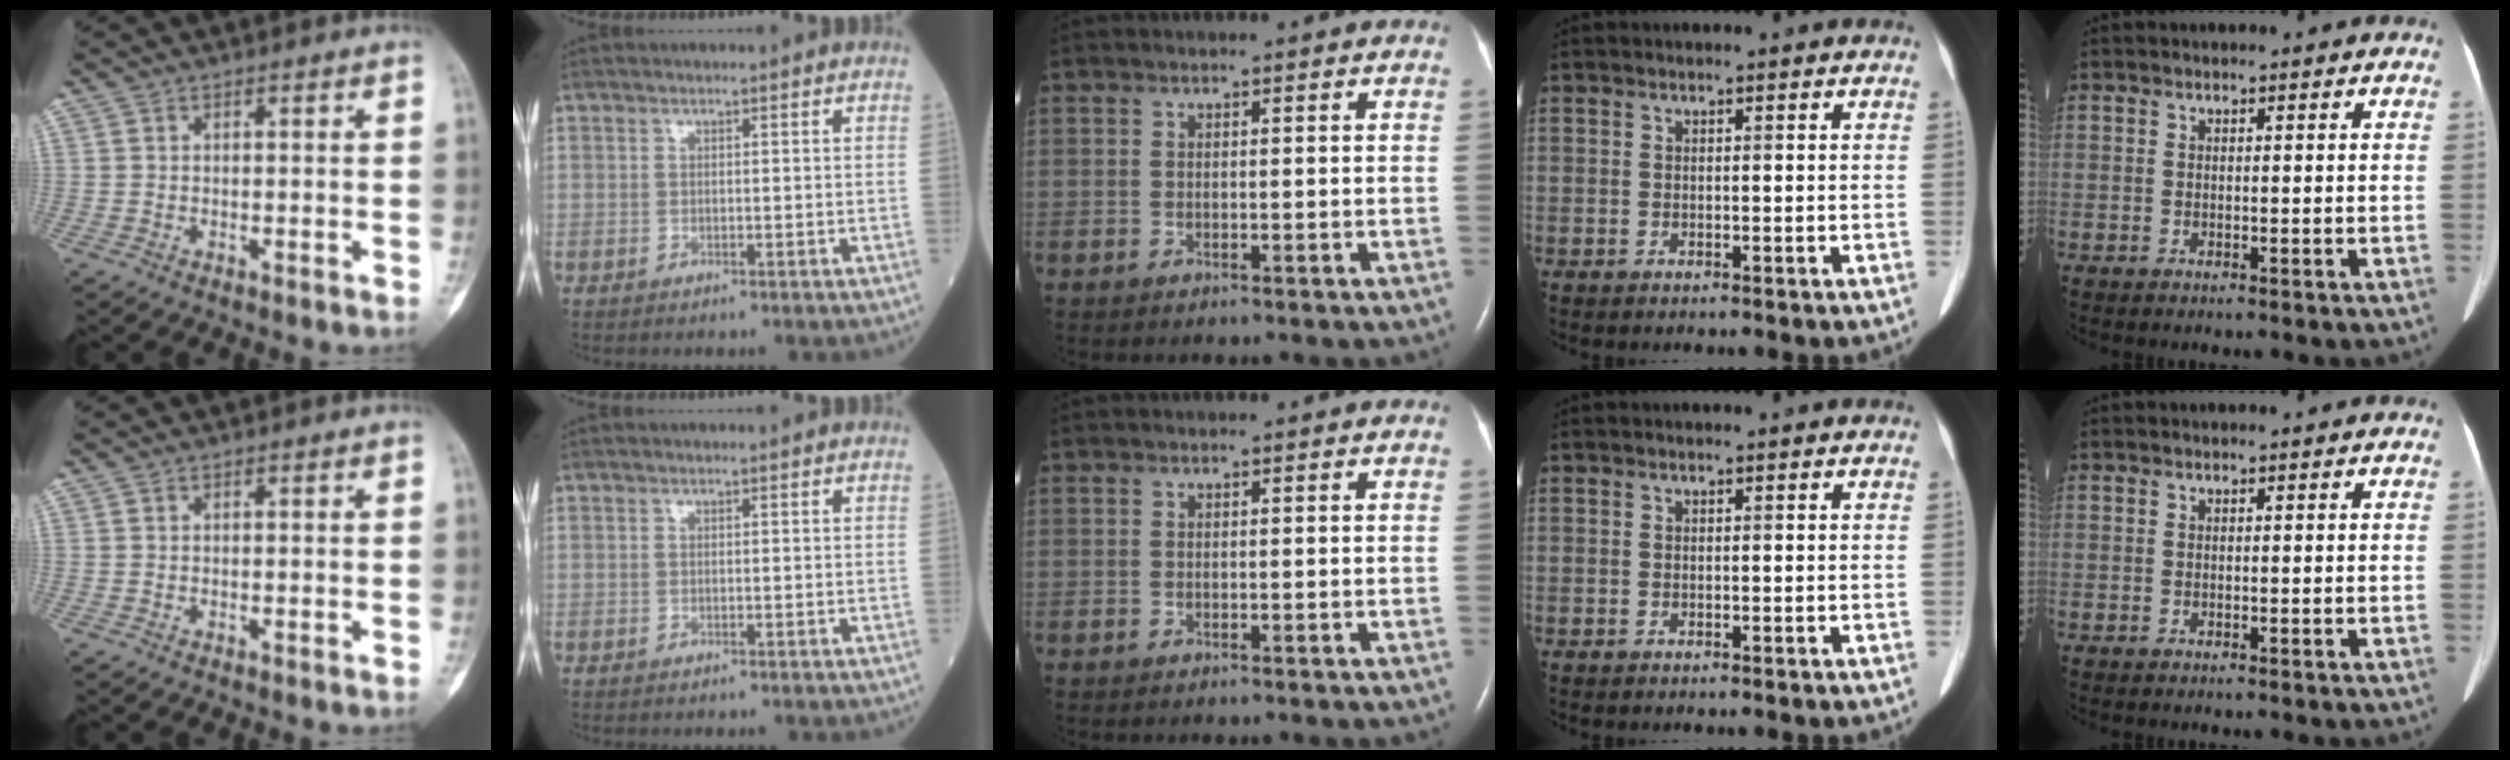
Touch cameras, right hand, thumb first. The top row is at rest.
{}